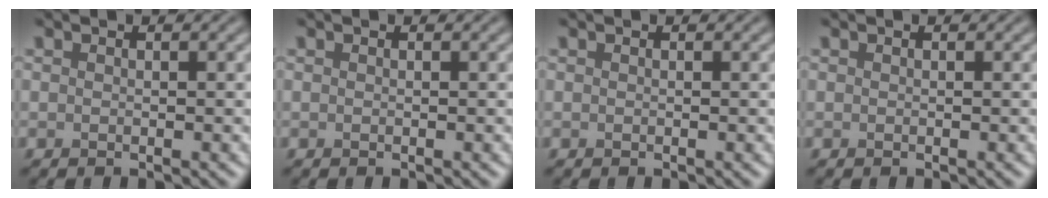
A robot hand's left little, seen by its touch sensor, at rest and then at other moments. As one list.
[{"total": 0.0}, {"total": 0.0}, {"total": 0.0}]